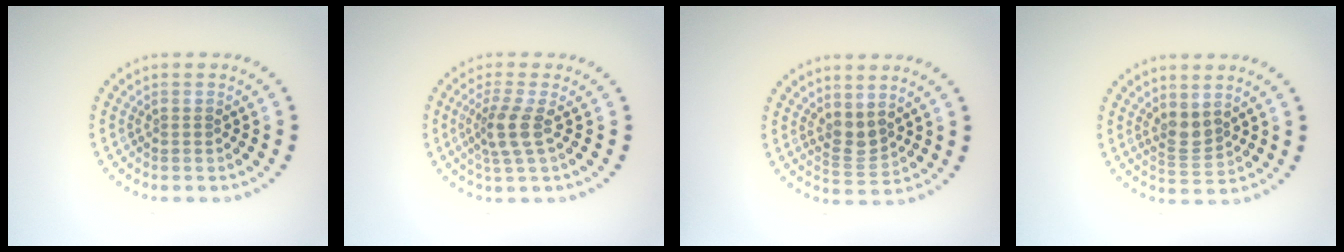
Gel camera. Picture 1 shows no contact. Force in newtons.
{"total": 2.7, "press": 2.0, "slide": 1.8}
{"total": 2.1, "press": 1.7, "slide": 1.2}
{"total": 2.2, "press": 1.8, "slide": 1.2}